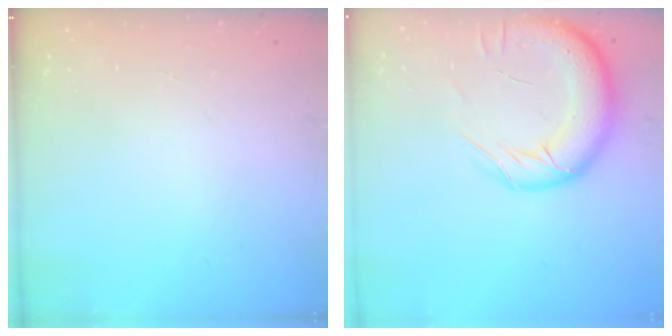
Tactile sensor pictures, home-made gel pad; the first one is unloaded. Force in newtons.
{"total": 16.1, "press": 15.9, "slide": 2.5}